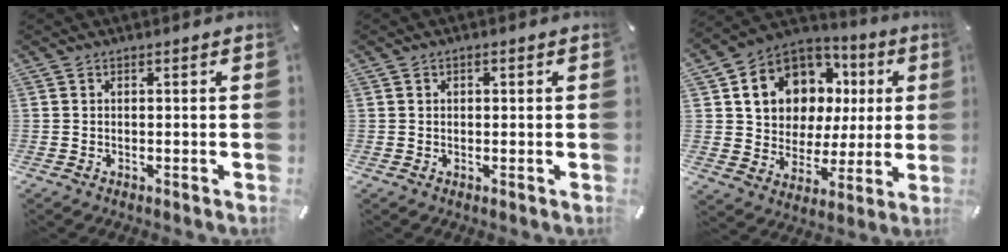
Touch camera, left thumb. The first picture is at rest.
{"total": 0.8, "force": [0.1, 0.7, 0.4], "torque": [-0.007, 0.006, 0.000]}
{"total": 12.5, "force": [4.8, 10.6, 4.7], "torque": [-0.096, -0.035, 0.100]}